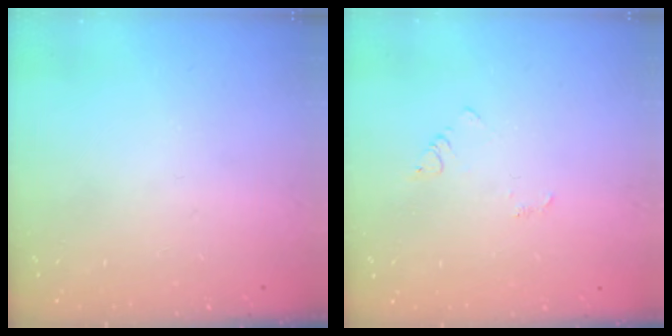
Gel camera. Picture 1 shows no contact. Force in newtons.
{"total": 2.9, "press": 2.9, "slide": 0.3}